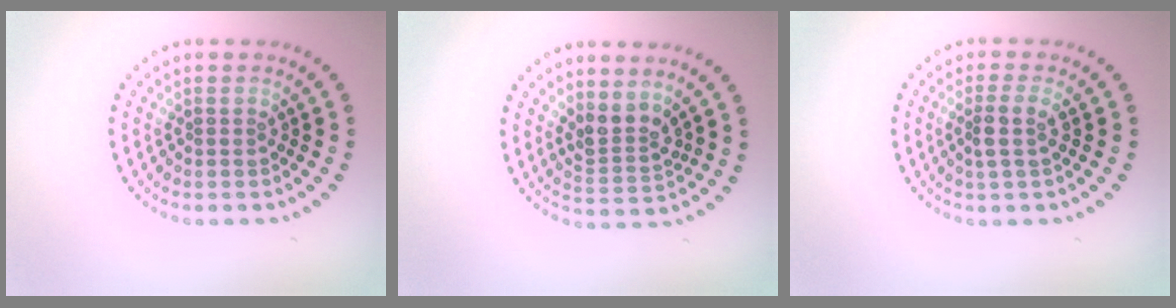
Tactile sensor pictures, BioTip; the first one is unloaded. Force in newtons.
{"total": 2.7, "press": 2.0, "slide": 1.8}
{"total": 2.0, "press": 1.7, "slide": 1.1}